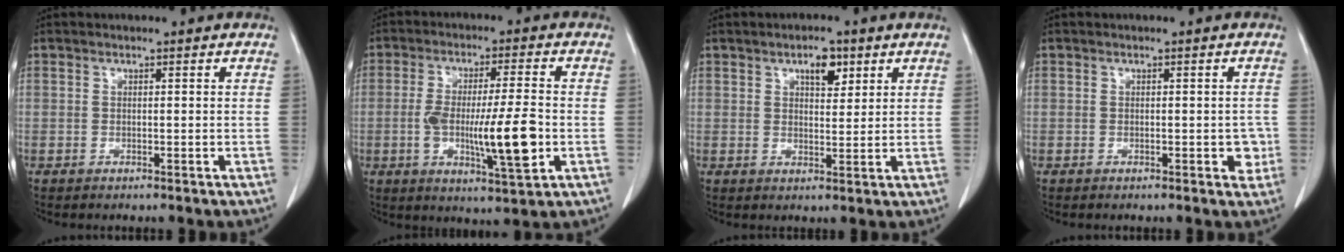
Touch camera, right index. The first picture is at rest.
{"total": 12.0, "force": [-2.3, 1.3, 11.7], "torque": [-0.205, -0.008, -0.036]}
{"total": 4.1, "force": [2.2, 1.8, 2.9], "torque": [-0.046, 0.000, 0.035]}
{"total": 2.6, "force": [-0.5, 1.3, 2.2], "torque": [-0.017, 0.001, -0.005]}